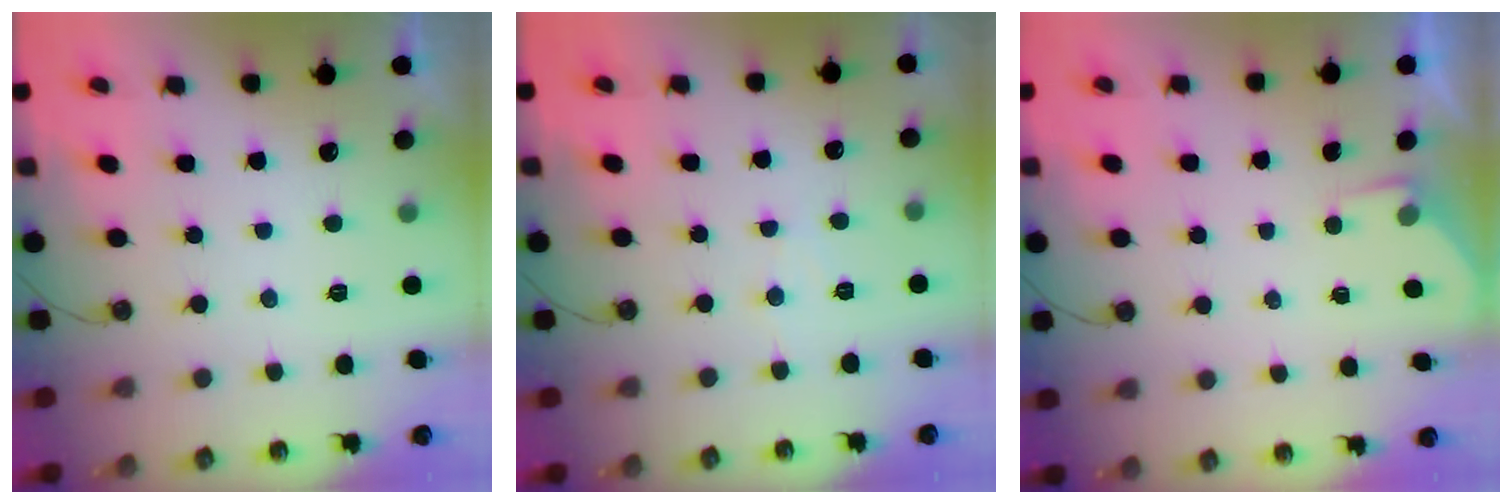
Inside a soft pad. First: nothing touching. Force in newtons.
{"total": 3.9, "press": 3.9, "slide": 0.4}
{"total": 1.8, "press": 1.7, "slide": 0.4}